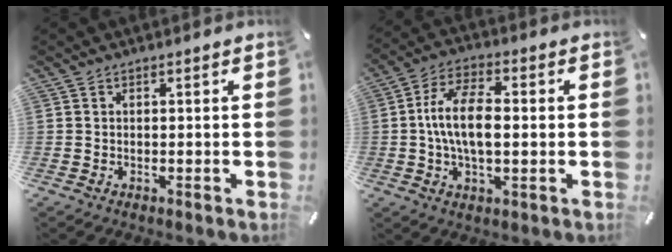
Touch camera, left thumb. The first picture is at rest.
{"total": 10.5, "force": [0.0, 4.9, 9.3], "torque": [-0.190, 0.006, -0.002]}